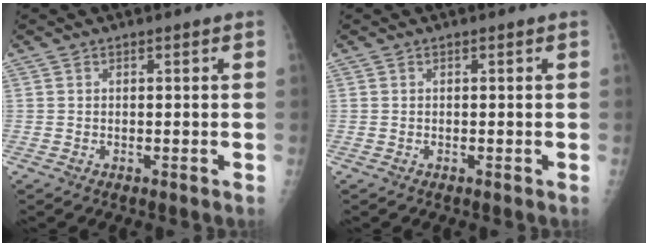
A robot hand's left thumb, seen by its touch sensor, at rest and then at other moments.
{"total": 0.0}